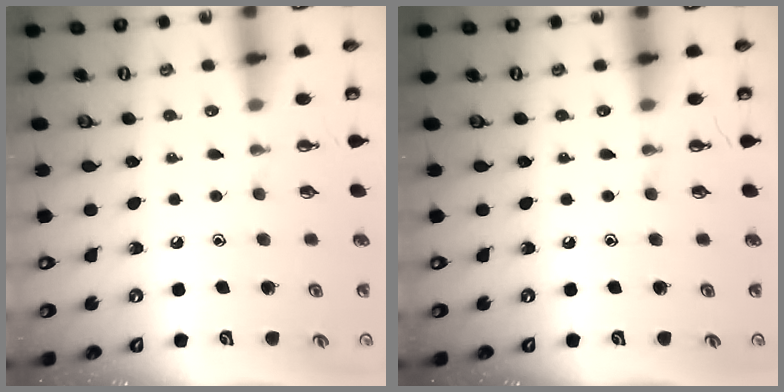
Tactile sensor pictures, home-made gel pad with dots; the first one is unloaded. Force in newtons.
{"total": 0.0}